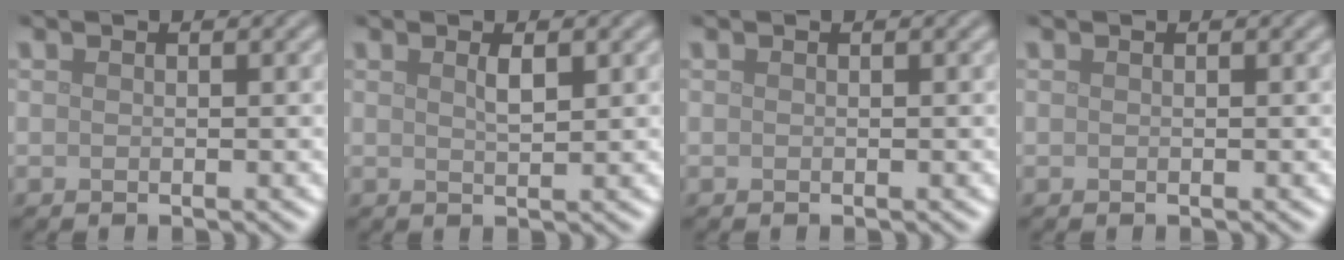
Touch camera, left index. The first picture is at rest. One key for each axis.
{"total": 1.4, "fx": 0.7, "fy": 0.3, "fz": 1.2, "tx": -0.023, "ty": 0.000, "tz": 0.011}
{"total": 0.0}
{"total": 0.0}